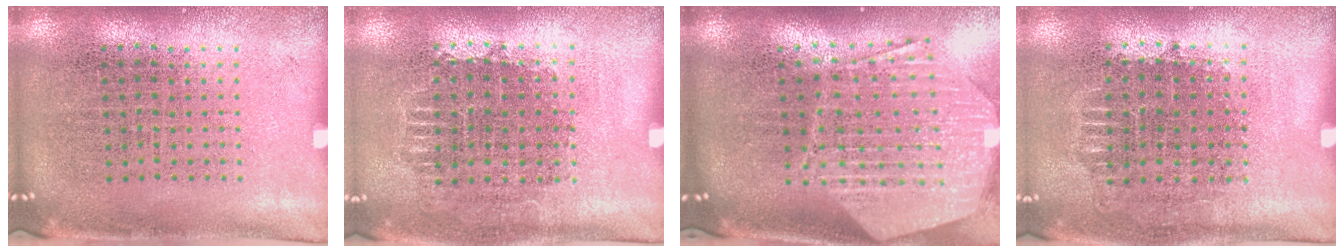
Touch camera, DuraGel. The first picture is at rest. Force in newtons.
{"total": 0.7, "press": 0.7, "slide": 0.3}
{"total": 3.0, "press": 2.4, "slide": 1.8}
{"total": 0.7, "press": 0.7, "slide": 0.2}